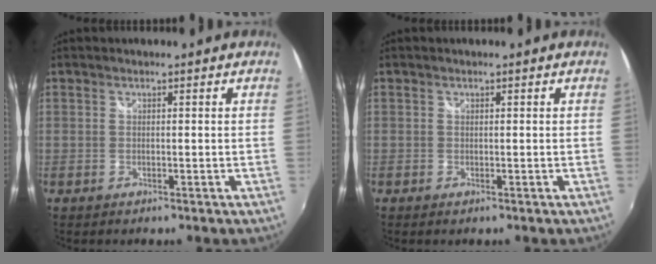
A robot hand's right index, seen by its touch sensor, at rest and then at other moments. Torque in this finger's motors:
{"motor_torque": [-0.14, -0.08, -0.07, -0.03]}